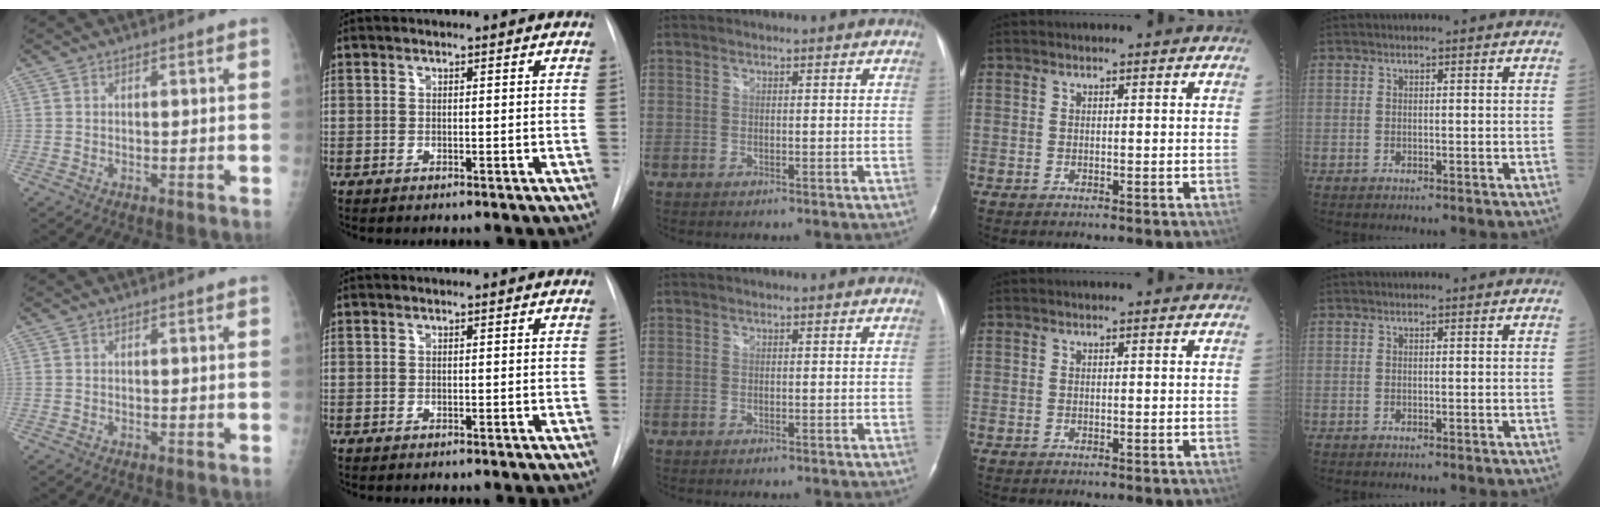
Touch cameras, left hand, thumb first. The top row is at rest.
{}